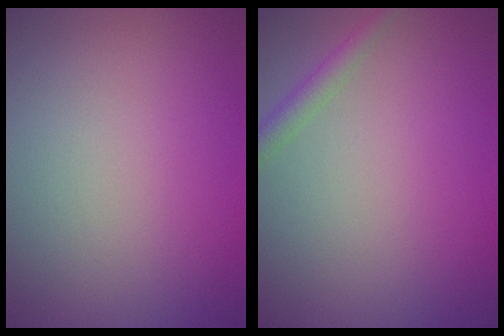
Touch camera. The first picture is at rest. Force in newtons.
{"total": 1.7, "press": 1.7, "slide": 0.1}